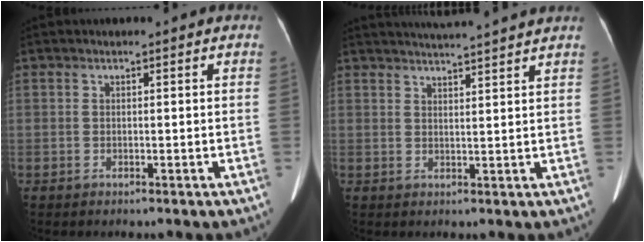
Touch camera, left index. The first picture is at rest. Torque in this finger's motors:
{"motor_torque": [0.51, -1.19, 0.01, 0.04]}